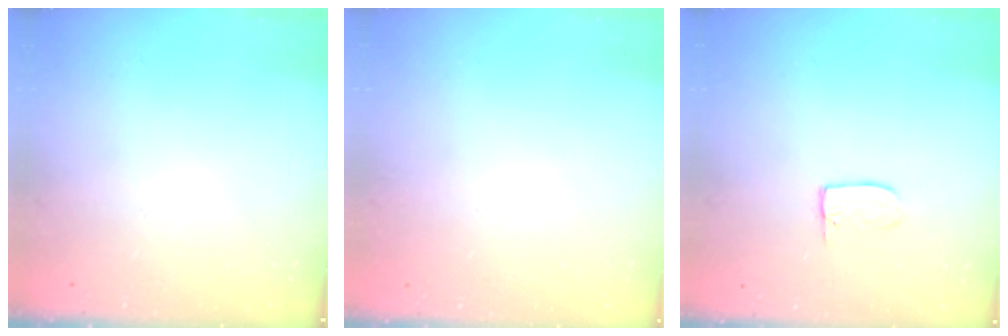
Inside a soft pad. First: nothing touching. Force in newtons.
{"total": 0.0}
{"total": 4.3, "press": 4.3, "slide": 0.3}